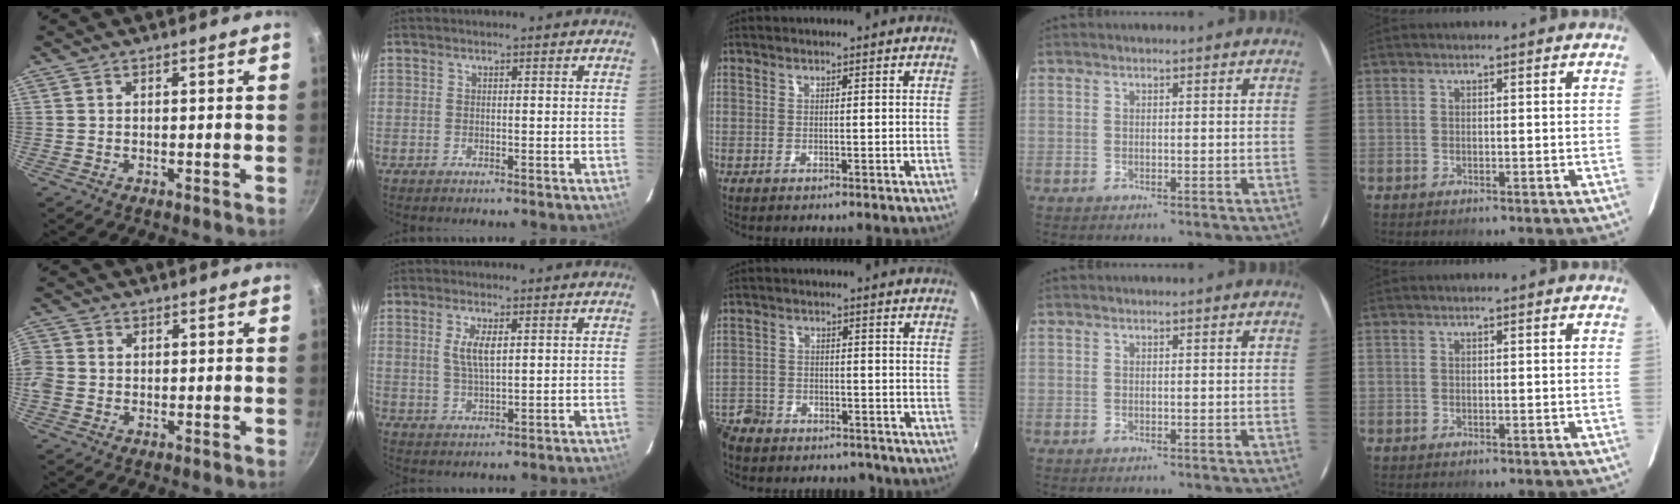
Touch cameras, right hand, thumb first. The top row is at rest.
{"thumb": {"total": 5.2, "force": [-0.1, 4.5, 2.5], "torque": [-0.052, 0.008, -0.011]}, "index": {"total": 4.9, "force": [1.4, 1.7, 4.4], "torque": [-0.085, -0.001, 0.029]}, "middle": {"total": 12.7, "force": [-9.6, 7.6, 3.3], "torque": [-0.110, 0.016, -0.152]}}